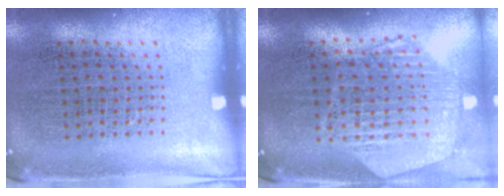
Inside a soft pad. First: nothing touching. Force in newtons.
{"total": 1.2, "press": 1.1, "slide": 0.2}